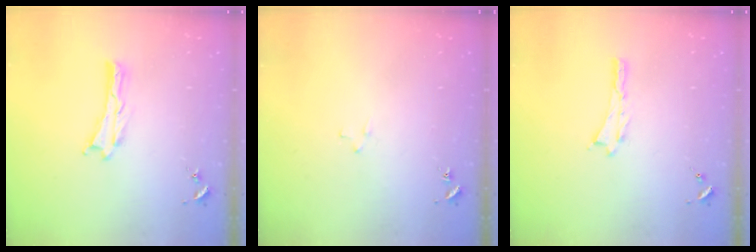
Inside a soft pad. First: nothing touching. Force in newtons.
{"total": 1.9, "press": 1.9, "slide": 0.1}
{"total": 0.0}